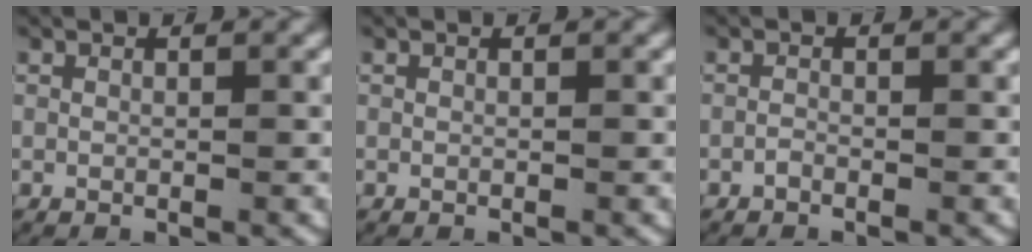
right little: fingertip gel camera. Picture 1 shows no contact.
{"total": 0.0}
{"total": 0.7, "force": [-0.7, 0.2, 0.2], "torque": [-0.007, -0.004, -0.014]}